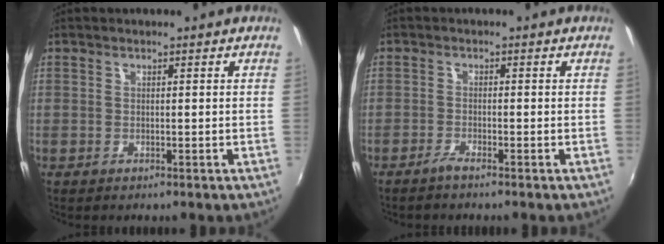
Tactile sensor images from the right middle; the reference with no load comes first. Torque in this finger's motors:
{"motor_torque": [-0.22, -0.03, -0.01, 0.00]}